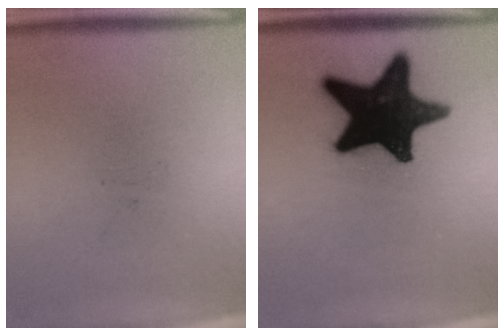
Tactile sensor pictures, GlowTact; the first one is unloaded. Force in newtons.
{"total": 19.5}